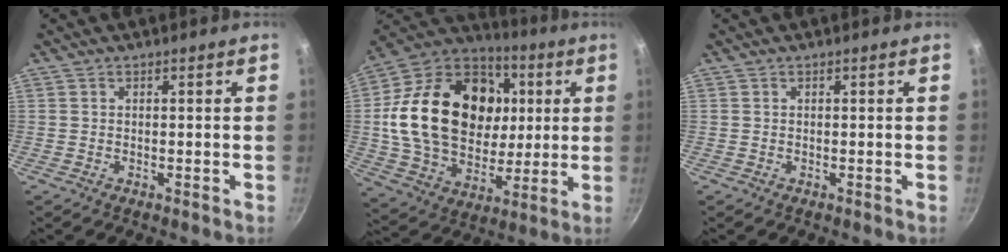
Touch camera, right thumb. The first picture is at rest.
{"total": 29.4, "force": [4.6, 21.2, 19.8], "torque": [-0.328, 0.012, 0.084]}
{"total": 0.0}